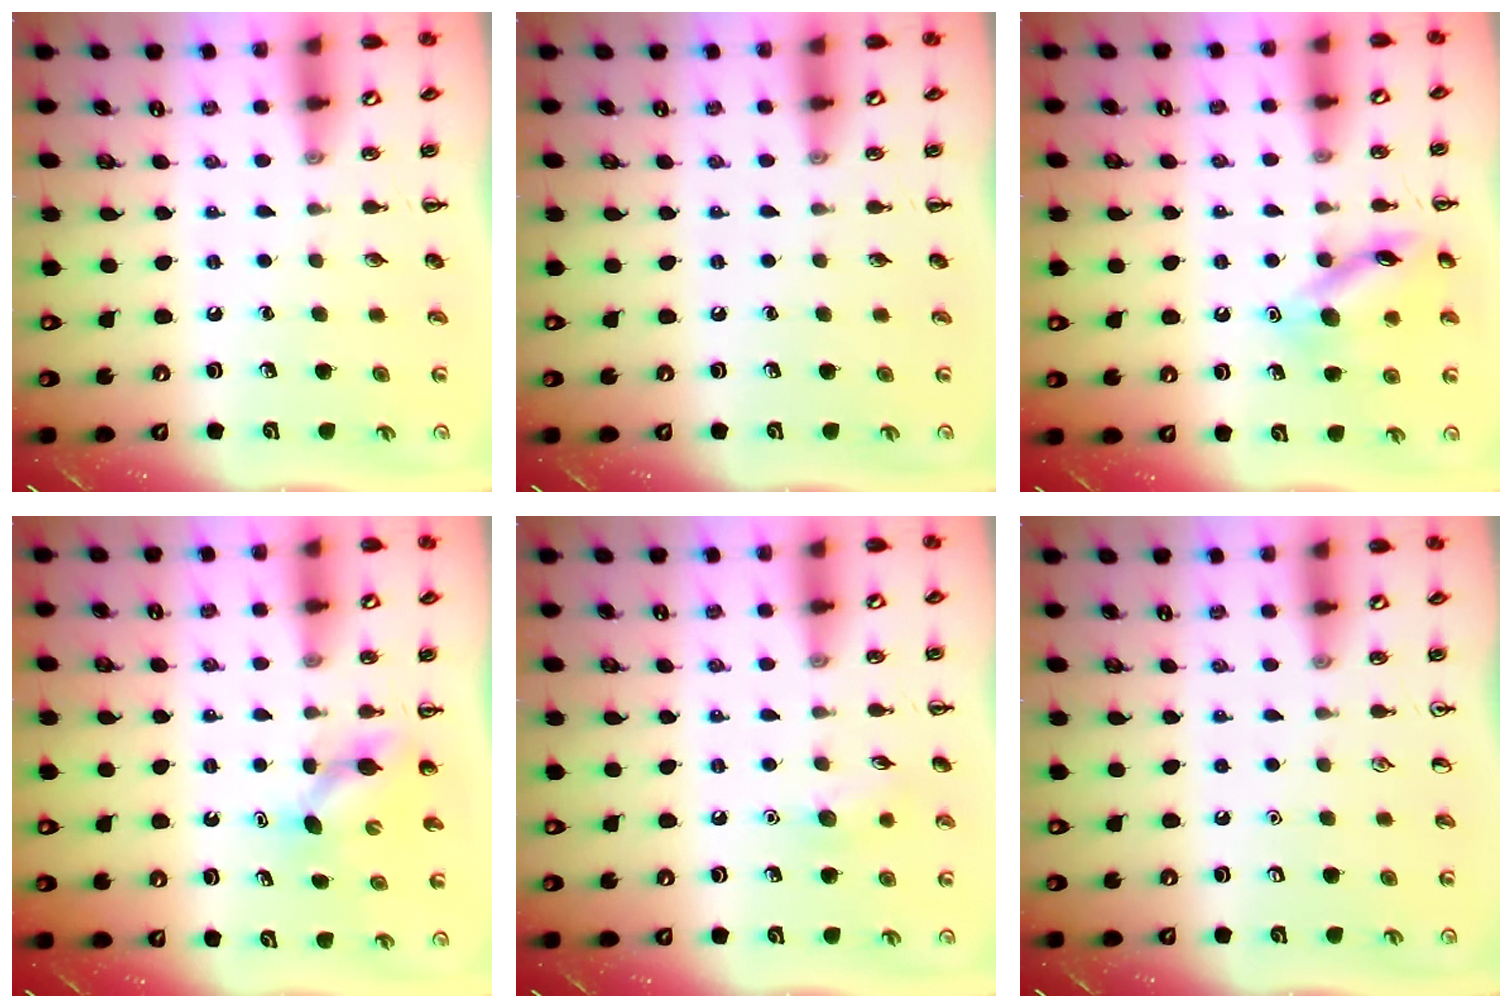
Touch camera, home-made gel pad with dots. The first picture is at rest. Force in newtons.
{"total": 0.0}
{"total": 13.4, "press": 13.4, "slide": 0.9}
{"total": 4.3, "press": 4.1, "slide": 1.2}
{"total": 6.6, "press": 6.4, "slide": 1.6}
{"total": 0.0}